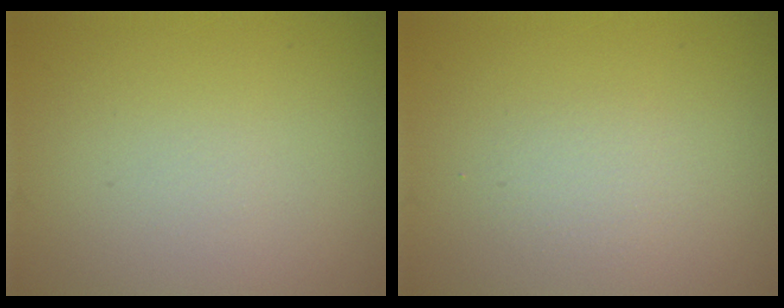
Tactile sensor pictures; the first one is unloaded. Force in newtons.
{"total": 1.2, "press": 1.2, "slide": 0.1}